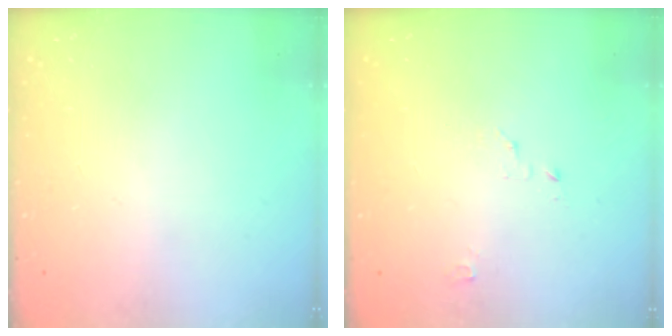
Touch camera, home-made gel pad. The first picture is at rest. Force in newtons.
{"total": 2.1, "press": 2.1, "slide": 0.2}